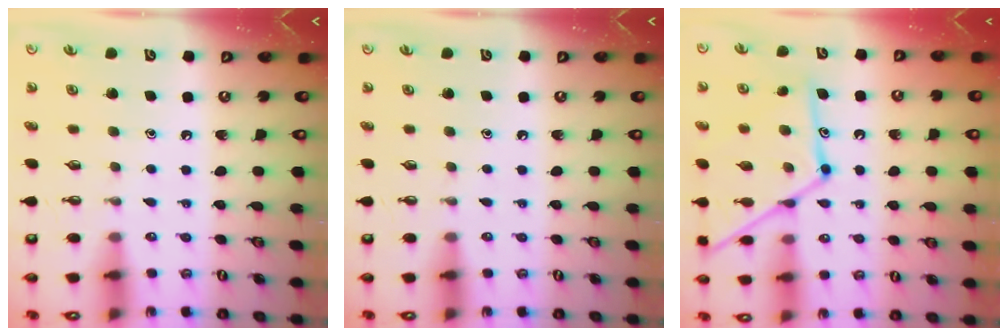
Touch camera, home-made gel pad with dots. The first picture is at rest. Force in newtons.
{"total": 0.0}
{"total": 16.4, "press": 16.4, "slide": 1.2}